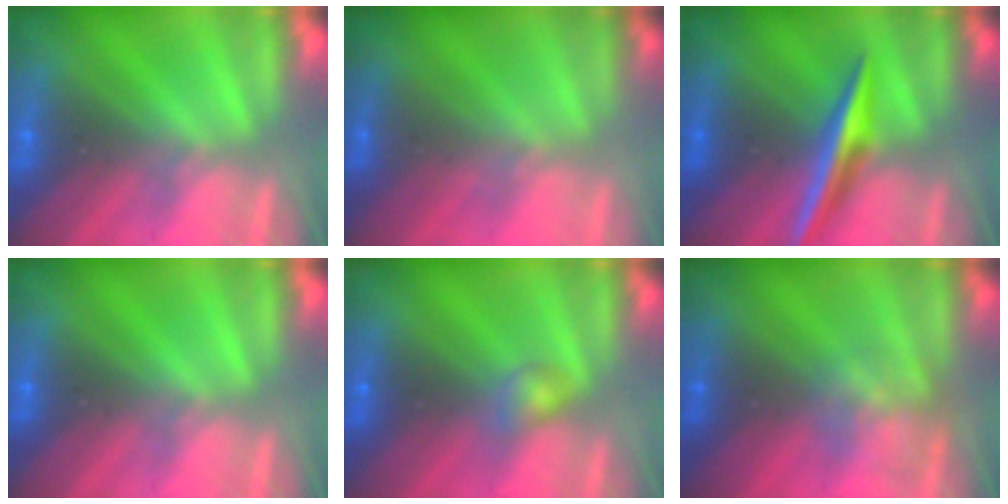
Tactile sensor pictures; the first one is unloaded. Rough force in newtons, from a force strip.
{"total": 1.5}
{"total": 1.9}
{"total": 0.0}
{"total": 2.2}
{"total": 2.8}